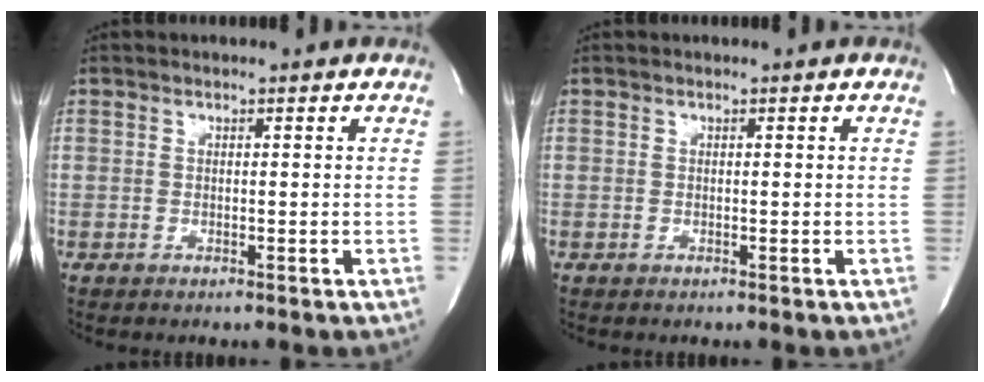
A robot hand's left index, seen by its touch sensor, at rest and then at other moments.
{"total": 0.0}